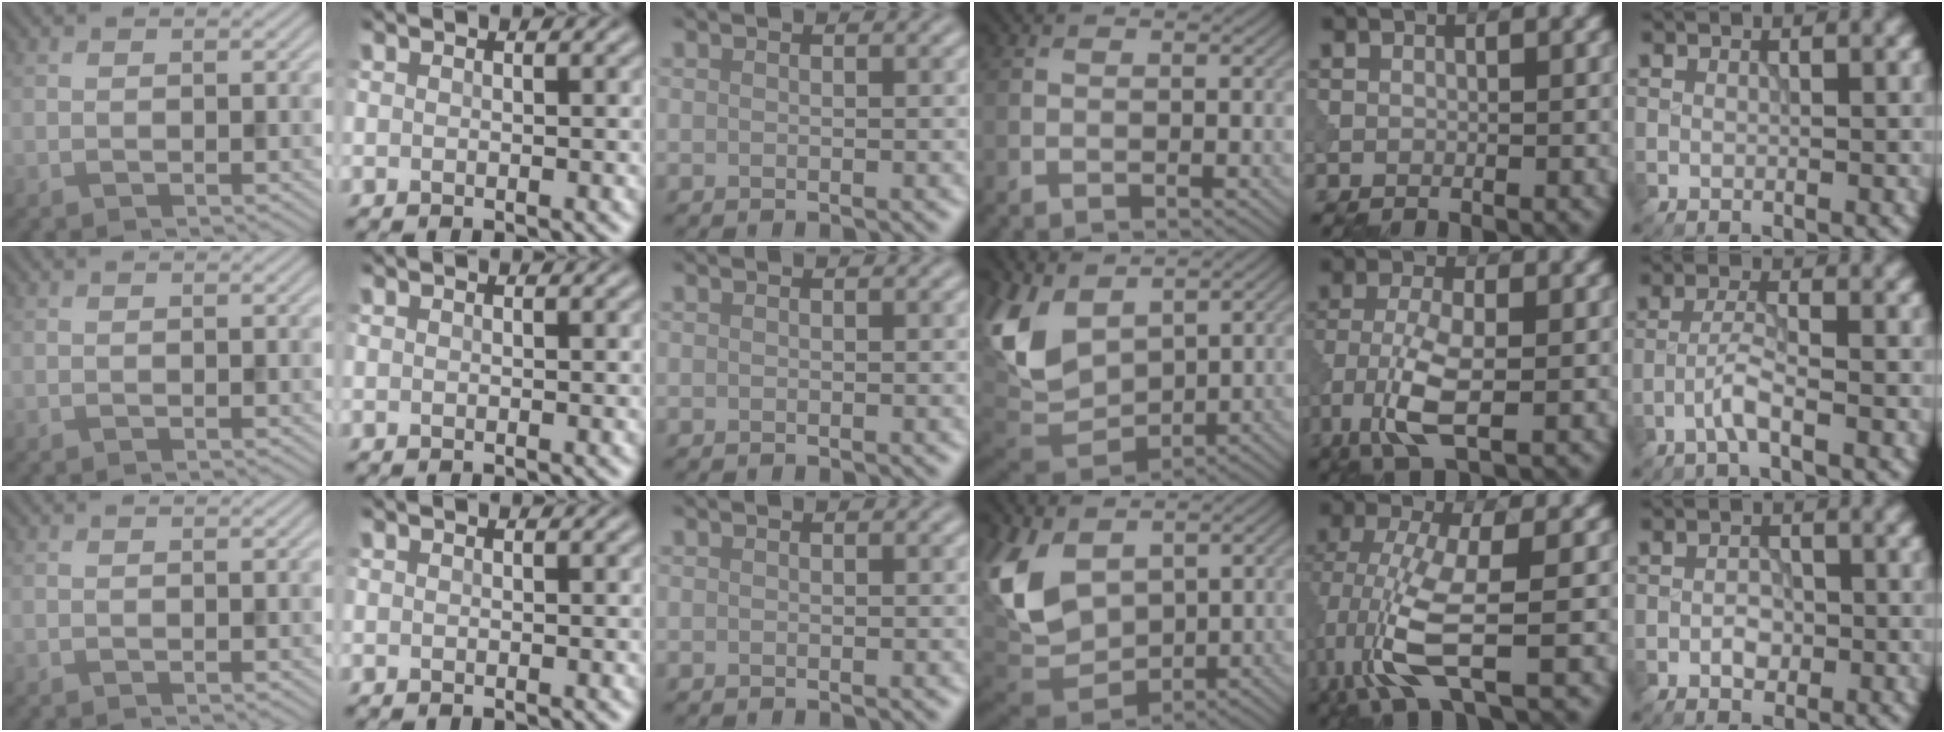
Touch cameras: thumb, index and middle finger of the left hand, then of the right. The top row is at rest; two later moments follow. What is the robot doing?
{"motion": "wipe", "object": "makeup brush"}